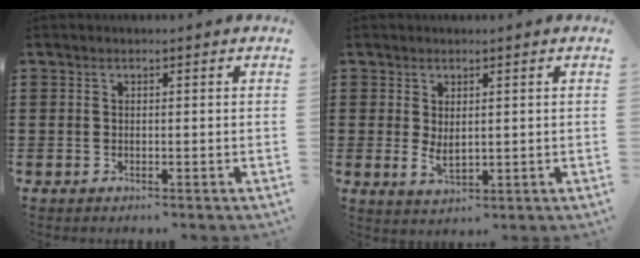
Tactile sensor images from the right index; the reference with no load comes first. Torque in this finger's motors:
{"motor_torque": [0.60, 1.53, -0.06, -0.01]}